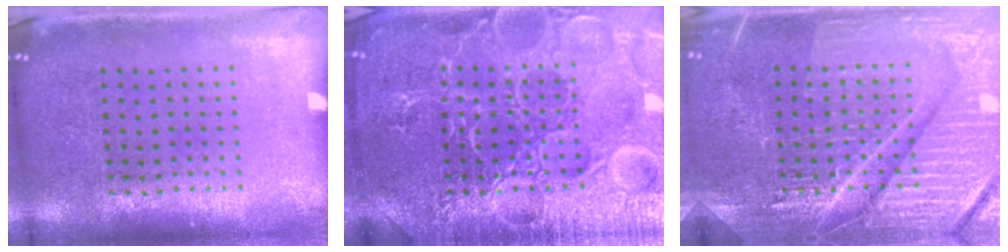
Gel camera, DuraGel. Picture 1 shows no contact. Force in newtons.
{"total": 7.4, "press": 7.3, "slide": 0.9}
{"total": 7.4, "press": 7.4, "slide": 1.0}